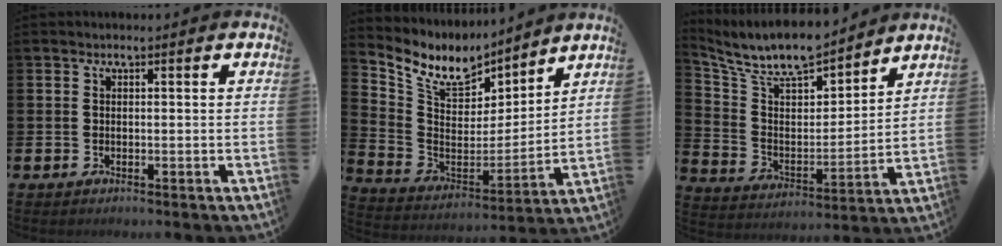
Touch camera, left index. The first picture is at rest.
{"total": 9.8, "force": [8.4, 4.2, 2.5], "torque": [-0.093, -0.060, 0.150]}
{"total": 9.3, "force": [8.5, 2.6, 2.5], "torque": [-0.085, -0.067, 0.147]}